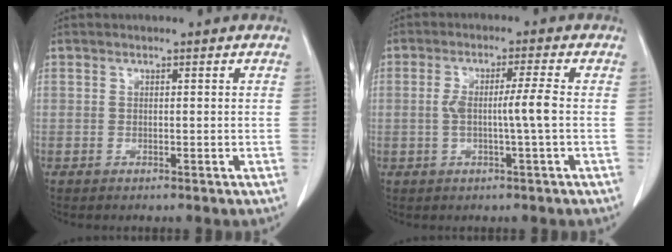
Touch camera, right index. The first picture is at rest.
{"total": 5.0, "force": [-0.4, -0.5, 4.9], "torque": [-0.088, 0.006, -0.007]}